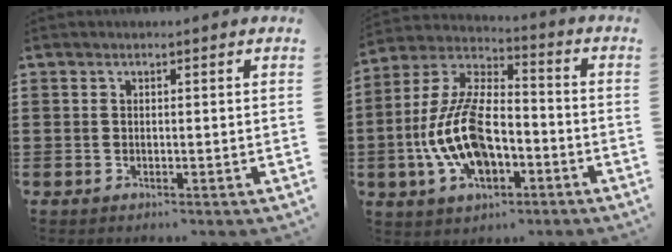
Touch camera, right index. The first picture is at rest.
{"total": 13.5, "force": [-3.9, 6.8, 10.9], "torque": [-0.260, -0.002, -0.078]}